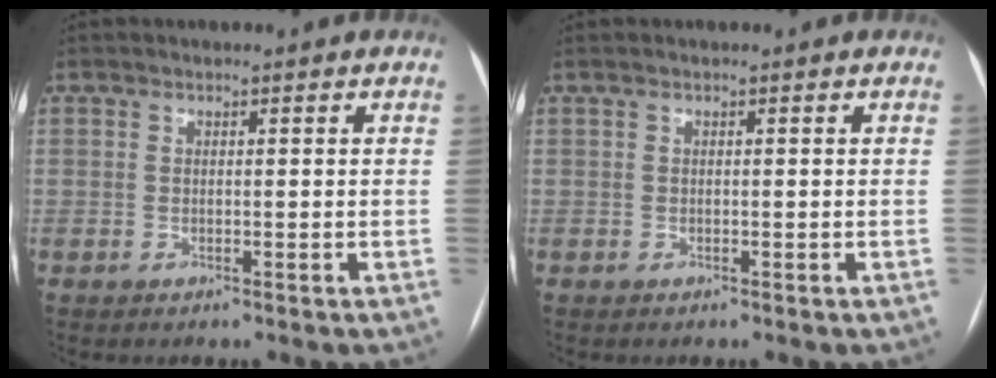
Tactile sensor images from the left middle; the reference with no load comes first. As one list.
[{"total": 0.0}]